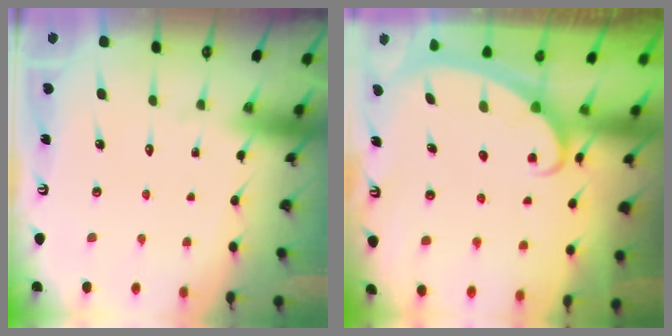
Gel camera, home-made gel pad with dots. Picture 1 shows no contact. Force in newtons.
{"total": 2.3, "press": 2.3, "slide": 0.4}